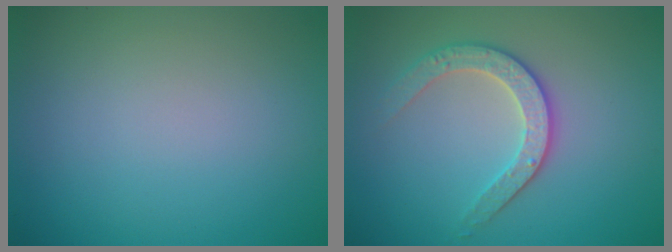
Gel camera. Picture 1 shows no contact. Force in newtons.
{"total": 2.9, "press": 2.9, "slide": 0.7}